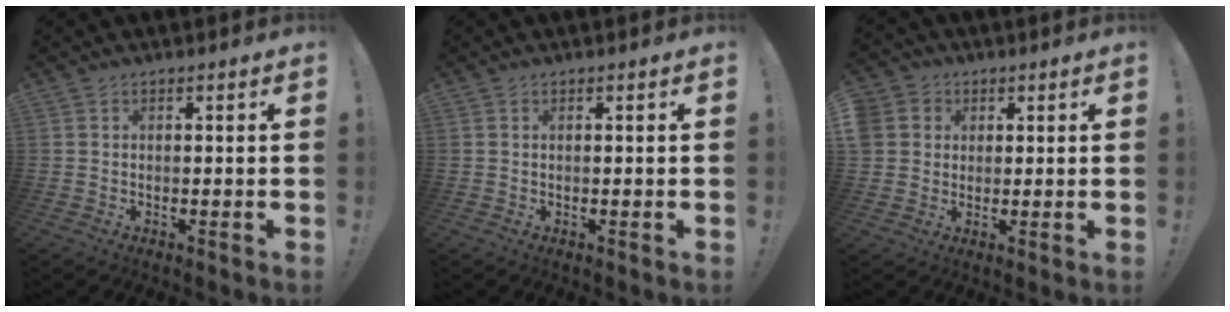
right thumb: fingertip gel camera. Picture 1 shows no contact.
{"total": 0.0}
{"total": 5.5, "force": [1.4, 5.2, 1.2], "torque": [-0.030, -0.005, 0.028]}